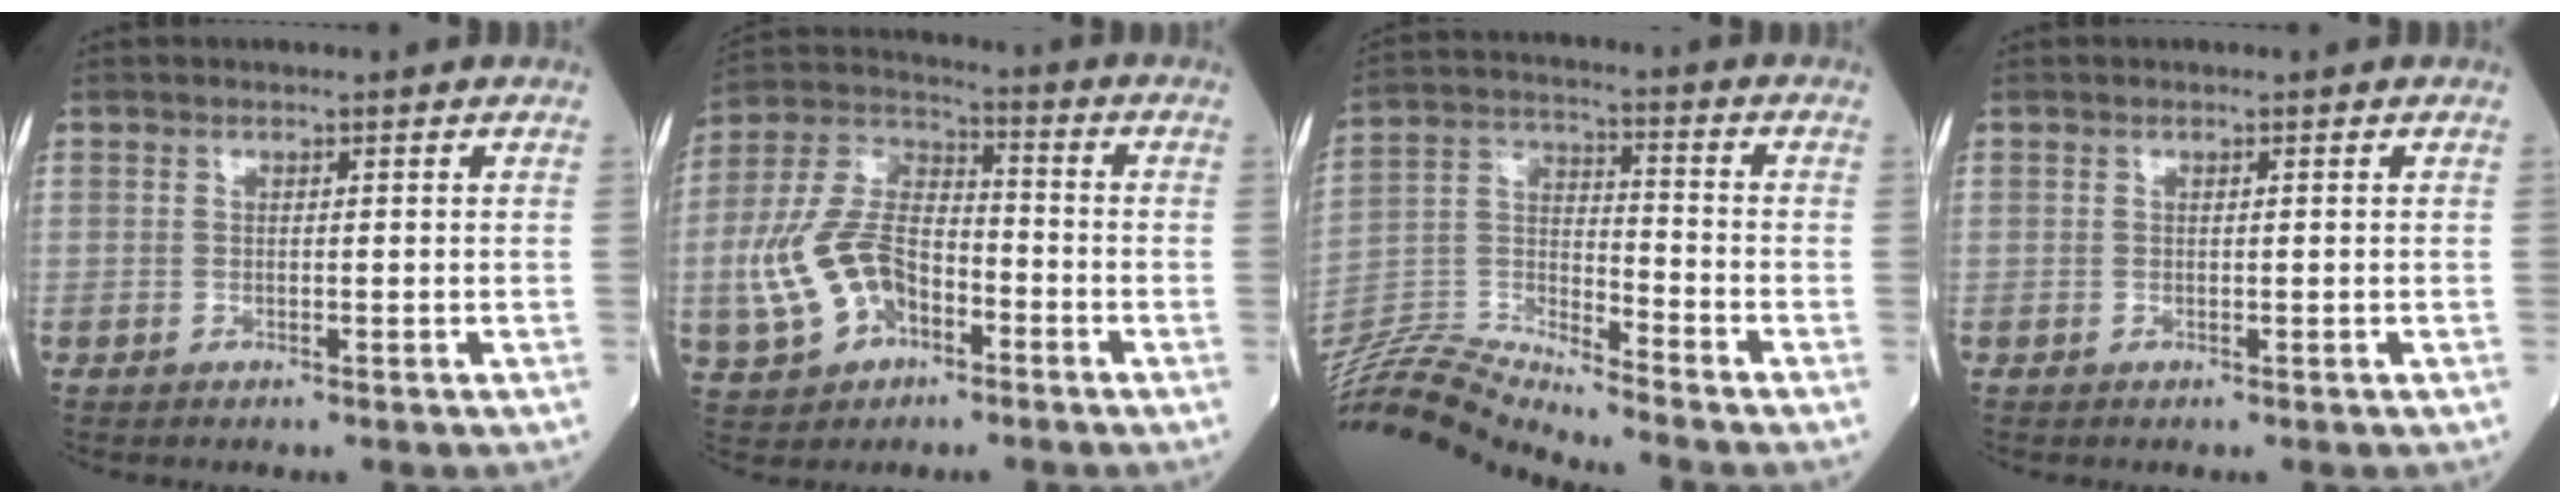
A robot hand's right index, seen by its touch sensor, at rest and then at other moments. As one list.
[{"total": 13.1, "force": [-4.2, 8.0, 9.5], "torque": [-0.224, 0.016, -0.076]}, {"total": 13.1, "force": [-12.9, -0.8, 2.2], "torque": [-0.050, 0.030, -0.252]}, {"total": 0.0}]